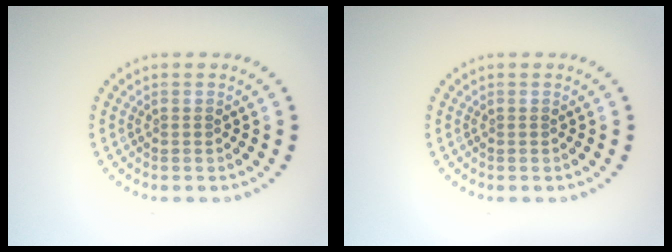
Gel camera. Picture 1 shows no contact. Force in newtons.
{"total": 0.0}